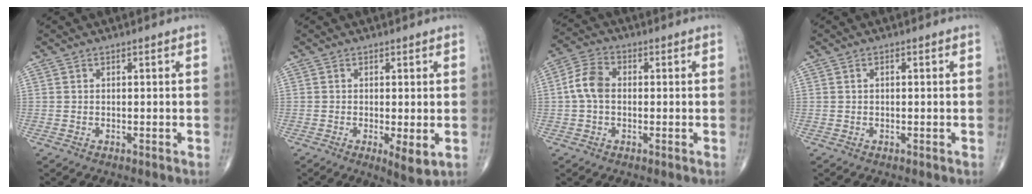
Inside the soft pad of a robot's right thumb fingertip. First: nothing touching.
{"total": 4.4, "force": [-0.9, 1.2, 4.1], "torque": [-0.069, -0.016, -0.015]}
{"total": 6.2, "force": [-0.1, 4.3, 4.5], "torque": [-0.090, 0.019, -0.011]}
{"total": 0.6, "force": [0.1, 0.3, 0.5], "torque": [-0.009, 0.000, 0.000]}